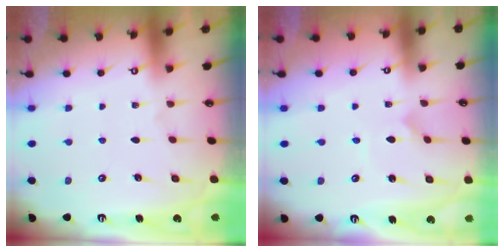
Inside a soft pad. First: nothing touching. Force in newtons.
{"total": 1.9, "press": 1.9, "slide": 0.2}